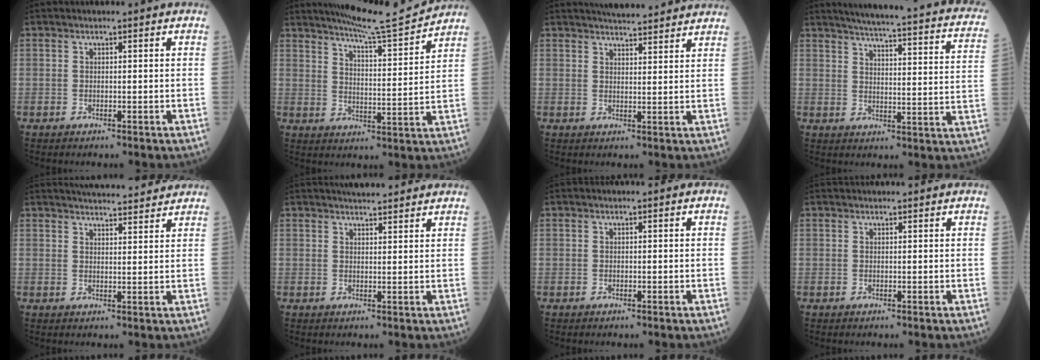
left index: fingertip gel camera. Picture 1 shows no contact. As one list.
[{"total": 11.1, "force": [10.6, -1.2, 3.0], "torque": [-0.051, -0.015, 0.158]}, {"total": 9.8, "force": [9.2, 1.1, 3.4], "torque": [-0.047, 0.017, 0.116]}, {"total": 25.0, "force": [21.5, 2.2, 12.6], "torque": [-0.170, -0.038, 0.244]}, {"total": 11.9, "force": [11.3, 1.1, 3.5], "torque": [-0.046, 0.016, 0.145]}, {"total": 5.8, "force": [5.3, 0.8, 2.2], "torque": [-0.029, 0.023, 0.067]}, {"total": 0.0}, {"total": 3.3, "force": [3.2, 0.2, 0.7], "torque": [-0.008, 0.026, 0.041]}]